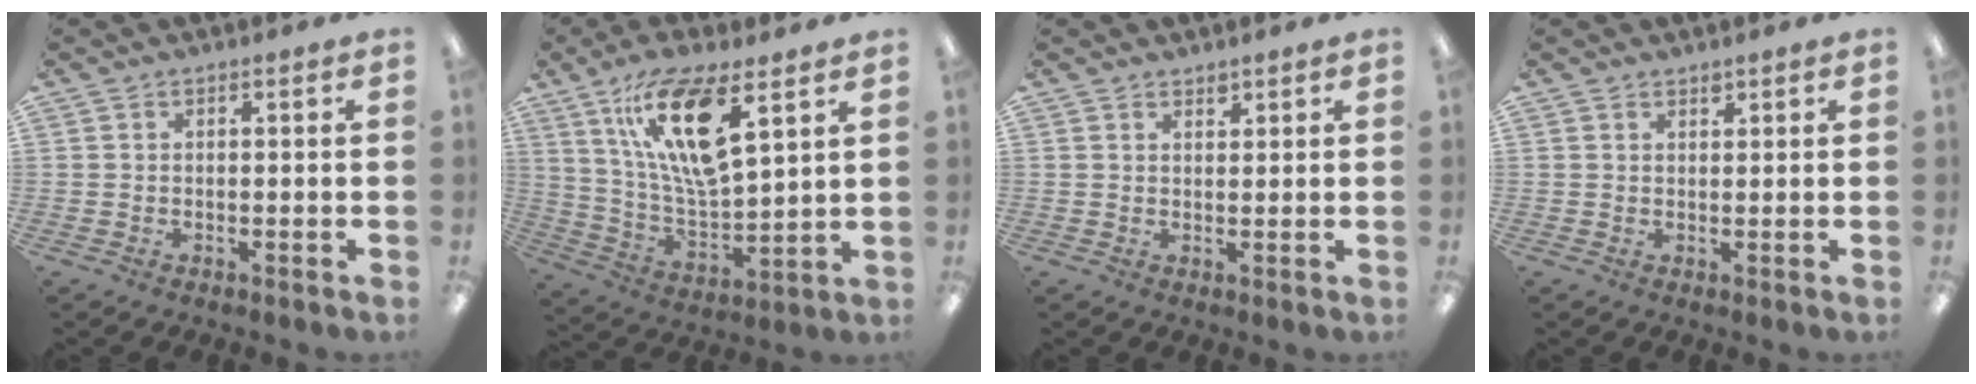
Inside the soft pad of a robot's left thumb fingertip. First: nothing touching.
{"total": 17.1, "force": [9.8, 5.3, 13.0], "torque": [-0.257, -0.036, 0.163]}
{"total": 1.5, "force": [1.4, 0.5, 0.4], "torque": [-0.001, -0.005, 0.024]}
{"total": 1.2, "force": [1.1, 0.3, 0.3], "torque": [-0.008, -0.001, 0.021]}